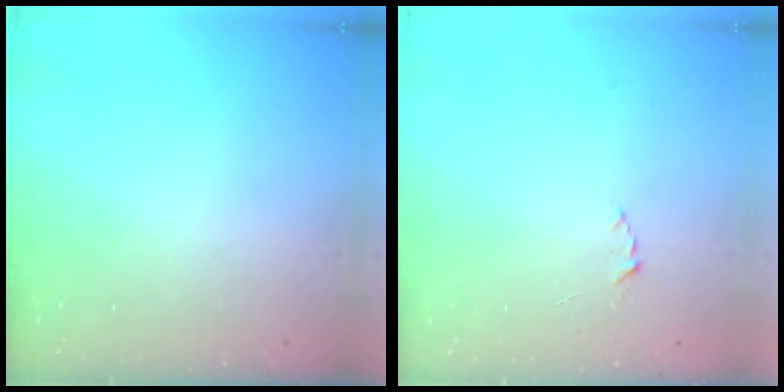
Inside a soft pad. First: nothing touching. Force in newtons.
{"total": 1.9, "press": 1.9, "slide": 0.2}